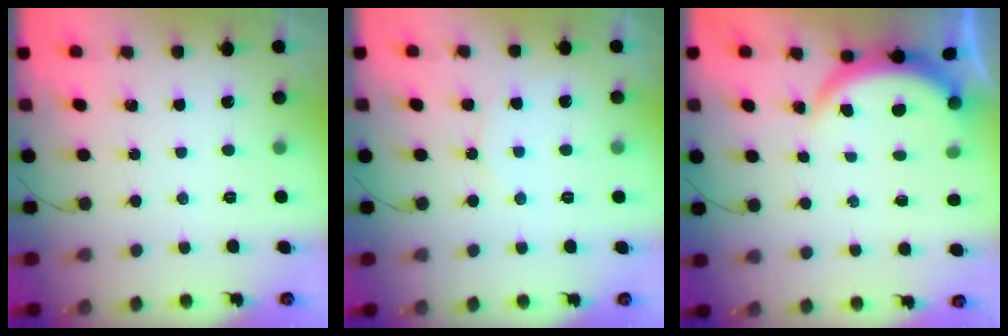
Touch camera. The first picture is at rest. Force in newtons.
{"total": 5.6, "press": 5.5, "slide": 0.7}
{"total": 3.9, "press": 3.9, "slide": 0.2}